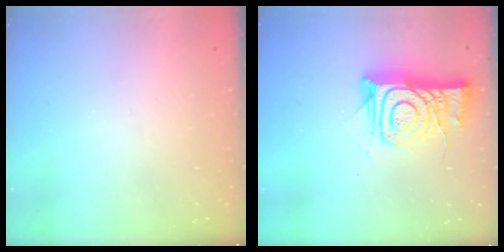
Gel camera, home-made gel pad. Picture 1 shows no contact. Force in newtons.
{"total": 11.6, "press": 11.5, "slide": 1.0}